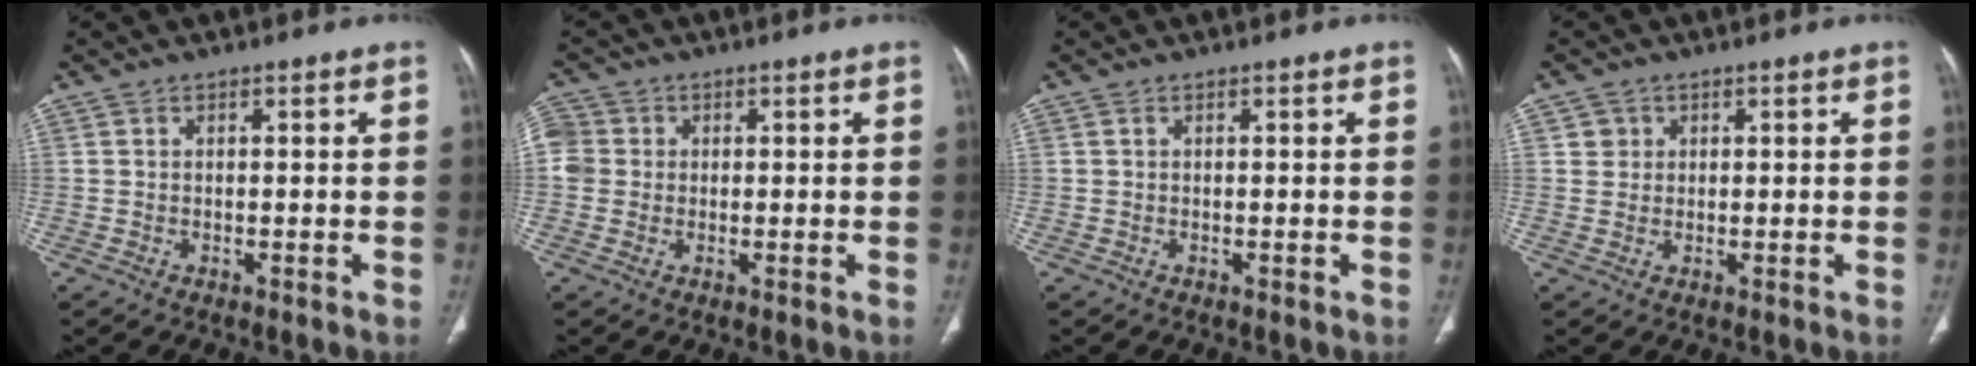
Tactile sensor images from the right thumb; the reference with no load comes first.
{"total": 5.0, "force": [0.2, 4.7, 1.8], "torque": [-0.031, 0.014, 0.001]}
{"total": 0.0}
{"total": 2.0, "force": [0.7, 1.8, 0.3], "torque": [0.010, -0.001, 0.007]}